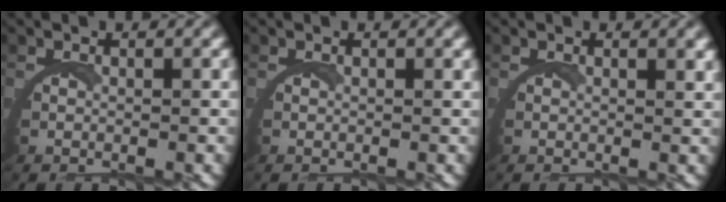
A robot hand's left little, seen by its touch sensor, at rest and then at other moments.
{"total": 0.0}
{"total": 0.8, "force": [0.6, 0.0, 0.5], "torque": [-0.012, -0.001, 0.008]}